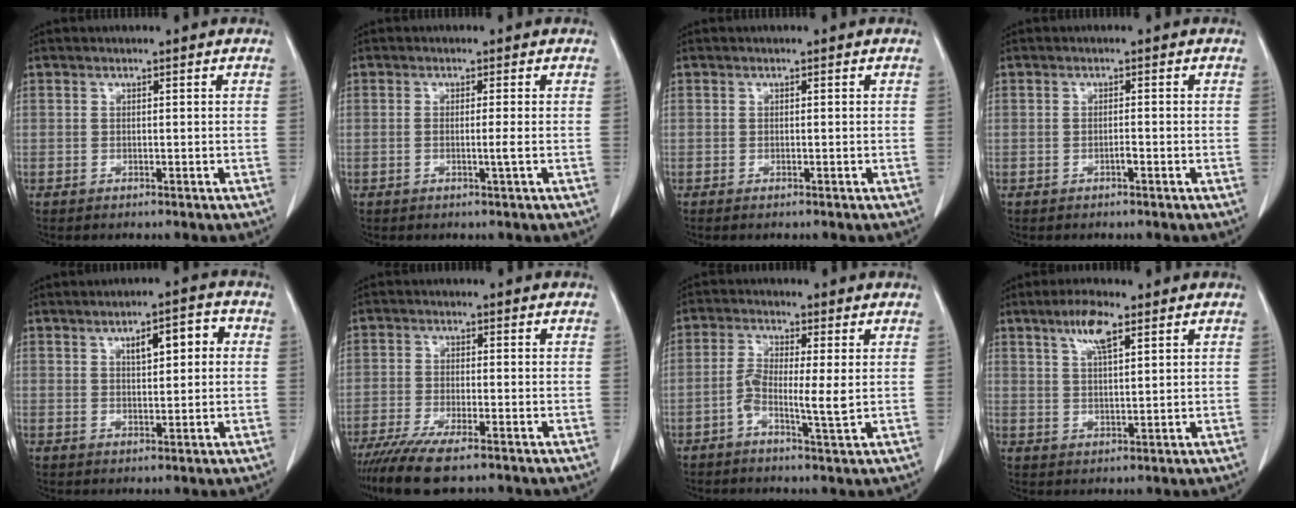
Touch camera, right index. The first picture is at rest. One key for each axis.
{"total": 1.9, "fx": -0.4, "fy": -0.2, "fz": 1.8, "tx": -0.039, "ty": -0.001, "tz": -0.007}
{"total": 0.8, "fx": -0.3, "fy": 0.4, "fz": 0.7, "tx": -0.018, "ty": -0.002, "tz": -0.004}
{"total": 1.2, "fx": -0.6, "fy": 0.4, "fz": 1.0, "tx": -0.022, "ty": 0.001, "tz": -0.009}
{"total": 6.4, "fx": 1.6, "fy": 2.5, "fz": 5.7, "tx": -0.088, "ty": 0.022, "tz": 0.029}
{"total": 10.1, "fx": -7.3, "fy": 2.3, "fz": 6.7, "tx": -0.115, "ty": -0.022, "tz": -0.118}
{"total": 5.8, "fx": -0.9, "fy": 0.9, "fz": 5.7, "tx": -0.112, "ty": 0.005, "tz": -0.019}
{"total": 6.2, "fx": 3.5, "fy": 1.6, "fz": 4.8, "tx": -0.097, "ty": 0.005, "tz": 0.065}